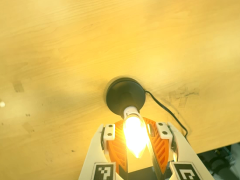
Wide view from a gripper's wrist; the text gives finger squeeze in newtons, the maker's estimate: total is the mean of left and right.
{"total": 15.5, "left": 15.4, "right": 15.6}